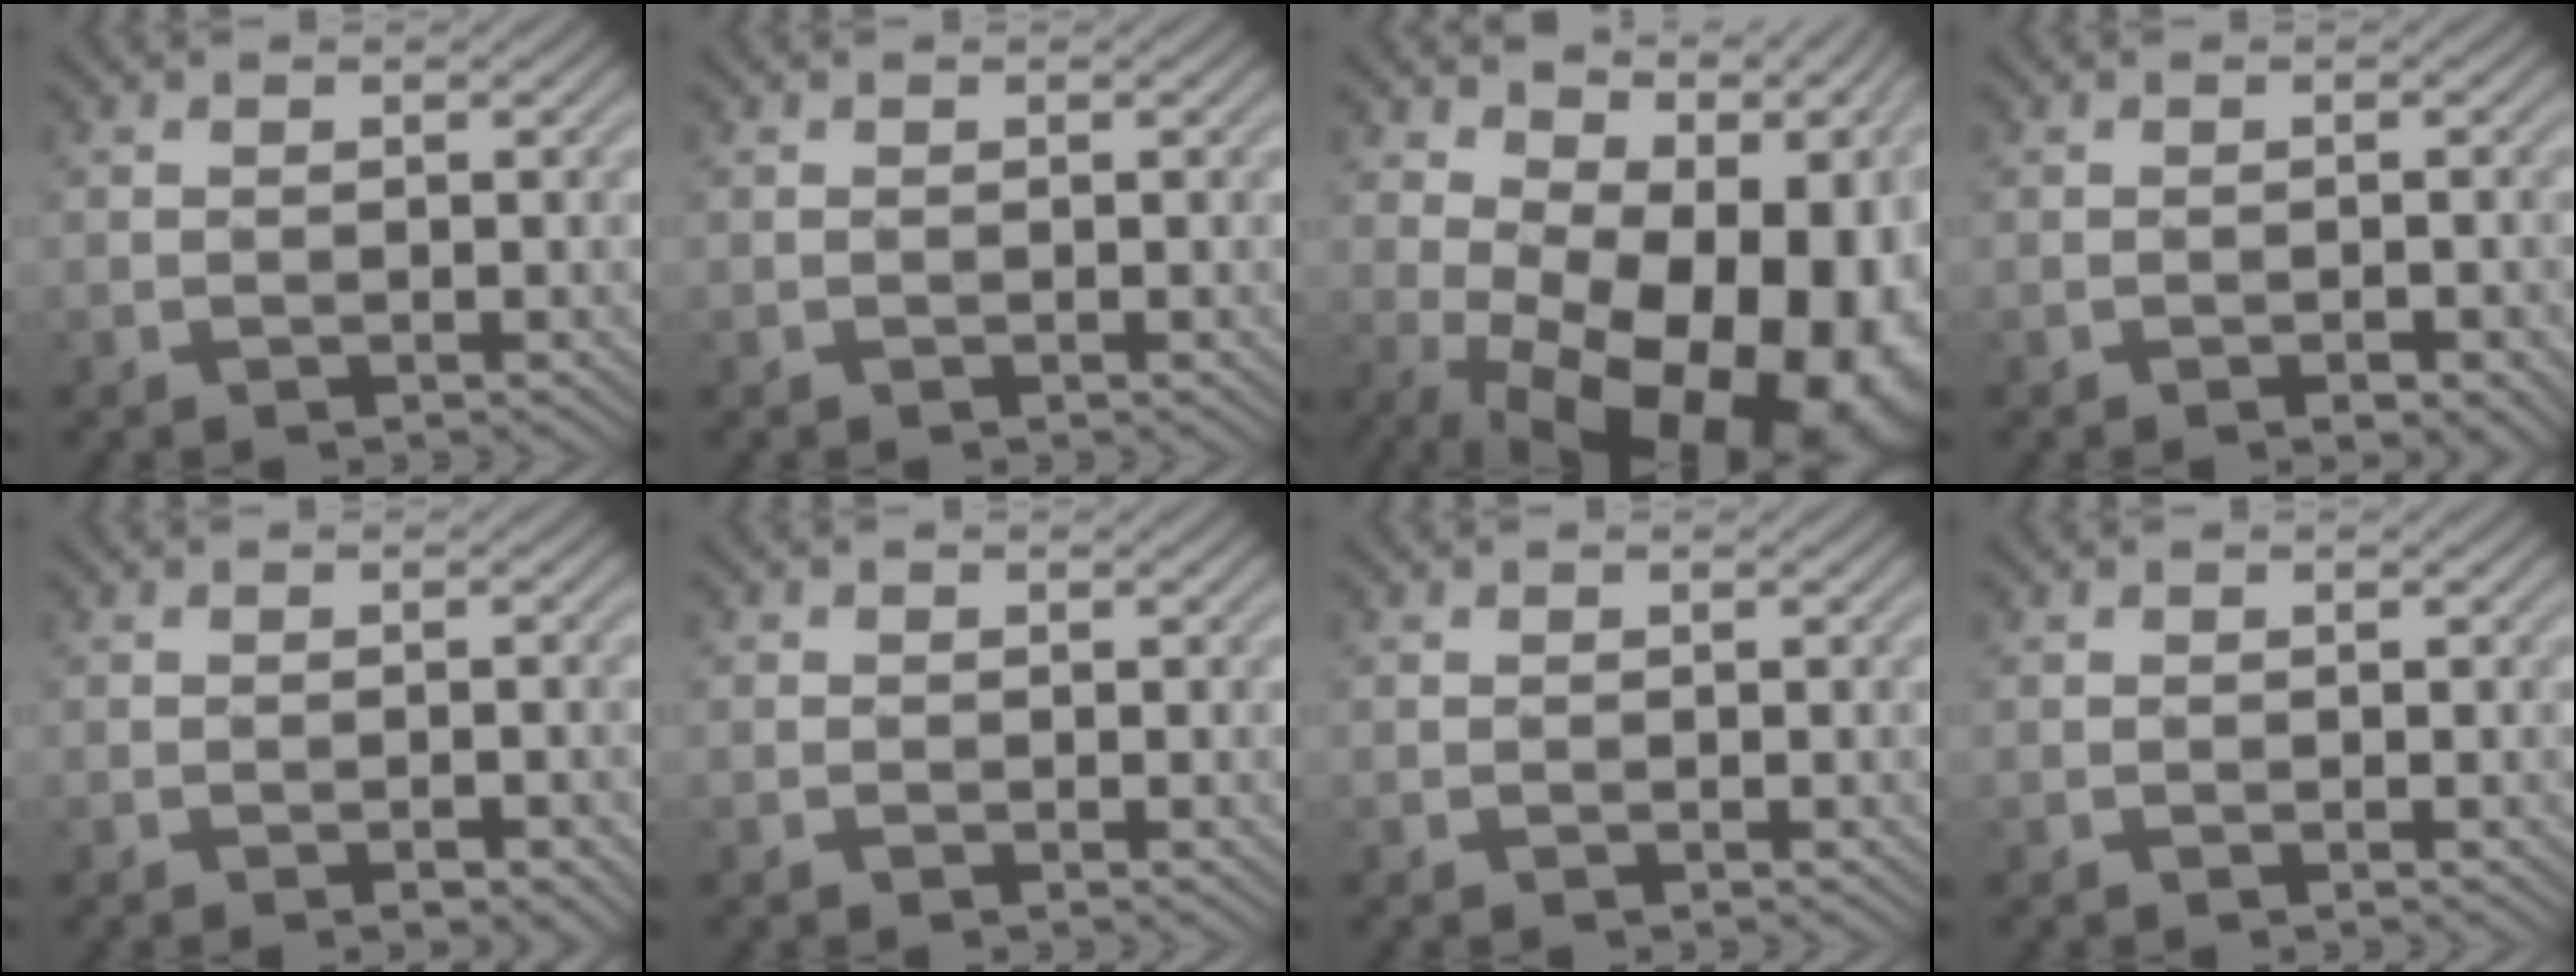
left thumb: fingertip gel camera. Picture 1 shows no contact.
{"total": 0.0}
{"total": 19.3, "force": [-2.2, 11.6, 15.3], "torque": [-0.164, -0.003, 0.007]}
{"total": 2.0, "force": [-1.2, 0.5, 1.5], "torque": [-0.023, 0.004, -0.016]}
{"total": 1.8, "force": [-1.1, 0.3, 1.3], "torque": [-0.019, 0.005, -0.017]}
{"total": 0.8, "force": [-0.1, 0.8, 0.1], "torque": [0.002, -0.002, -0.006]}
{"total": 0.0}
{"total": 0.0}